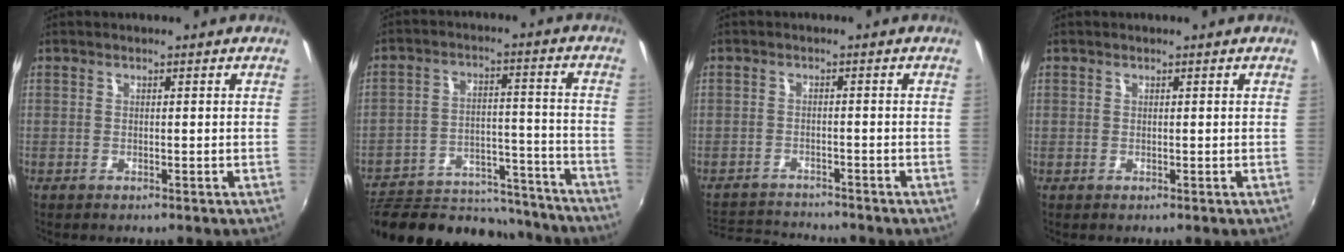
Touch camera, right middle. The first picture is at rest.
{"total": 22.1, "force": [-19.1, 8.9, 6.7], "torque": [-0.134, 0.038, -0.246]}
{"total": 6.6, "force": [-6.0, 2.7, 0.6], "torque": [-0.032, 0.024, -0.101]}
{"total": 0.8, "force": [0.0, 0.8, -0.1], "torque": [0.001, 0.004, 0.001]}